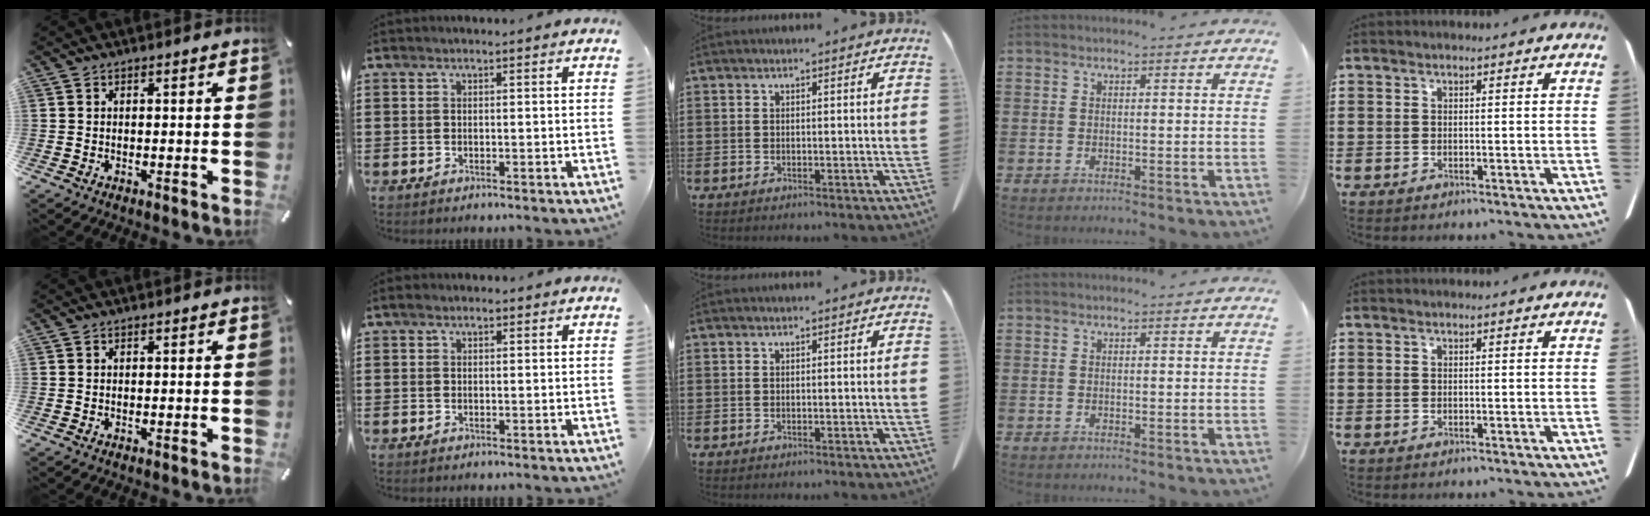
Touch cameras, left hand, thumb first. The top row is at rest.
{"index": {"total": 1.0, "force": [0.1, 0.7, 0.7], "torque": [-0.006, 0.004, -0.002]}}